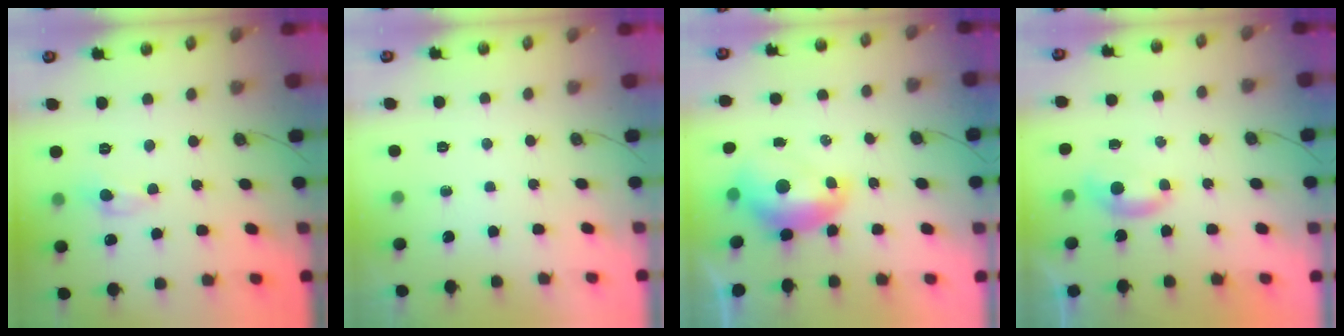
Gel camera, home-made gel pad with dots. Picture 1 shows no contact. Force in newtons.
{"total": 0.0}
{"total": 2.4, "press": 2.3, "slide": 0.7}
{"total": 1.6, "press": 1.5, "slide": 0.5}